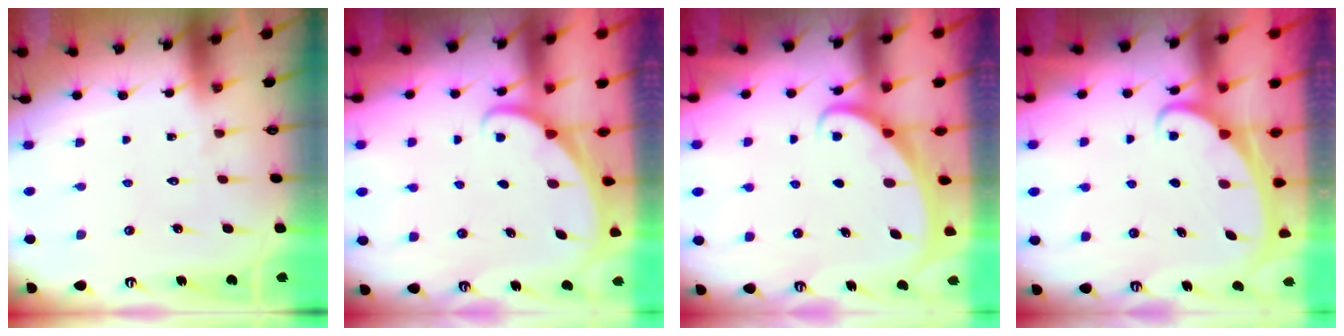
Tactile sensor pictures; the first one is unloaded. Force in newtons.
{"total": 1.2, "press": 1.2, "slide": 0.0}
{"total": 1.9, "press": 1.9, "slide": 0.2}
{"total": 2.5, "press": 2.5, "slide": 0.3}